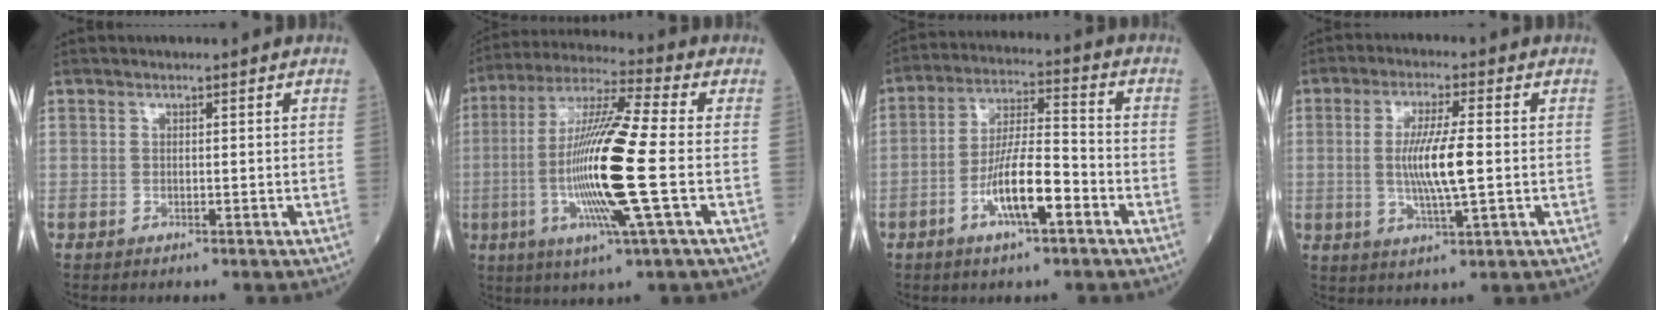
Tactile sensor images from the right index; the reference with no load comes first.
{"total": 16.6, "force": [-2.7, -0.2, 16.3], "torque": [-0.330, -0.010, -0.058]}
{"total": 9.8, "force": [-4.1, 1.8, 8.7], "torque": [-0.168, 0.003, -0.072]}
{"total": 8.1, "force": [-0.1, 0.6, 8.1], "torque": [-0.157, -0.006, -0.003]}